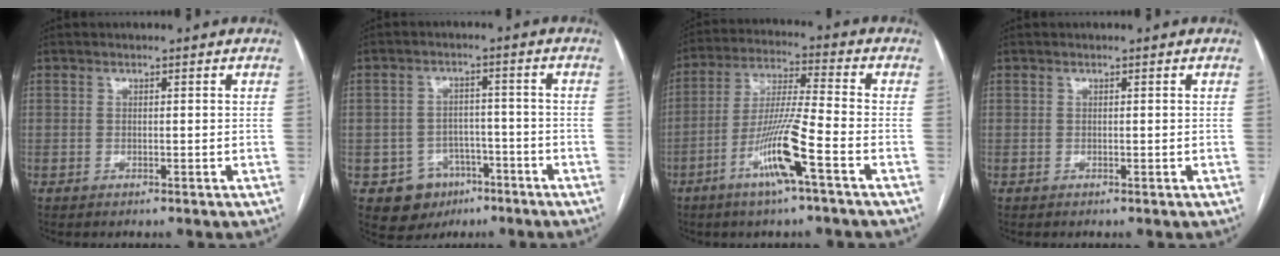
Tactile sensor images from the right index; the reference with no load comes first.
{"total": 6.9, "force": [-3.5, 5.8, 1.3], "torque": [-0.015, 0.013, -0.043]}
{"total": 11.3, "force": [-5.4, -0.4, 9.9], "torque": [-0.195, -0.007, -0.105]}
{"total": 0.0}